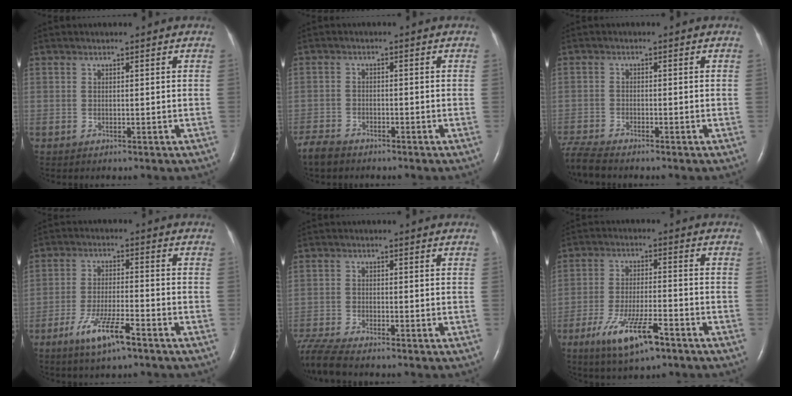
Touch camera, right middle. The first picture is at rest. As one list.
[{"total": 4.4, "force": [-3.9, 1.5, 1.2], "torque": [-0.023, -0.009, -0.073]}, {"total": 5.0, "force": [-4.7, 0.2, 1.6], "torque": [-0.037, -0.019, -0.091]}, {"total": 7.6, "force": [-4.8, 0.9, 5.8], "torque": [-0.120, -0.011, -0.085]}, {"total": 7.3, "force": [-6.7, 0.2, 3.0], "torque": [-0.067, -0.018, -0.125]}, {"total": 10.1, "force": [-6.0, 2.0, 7.9], "torque": [-0.154, -0.018, -0.100]}]